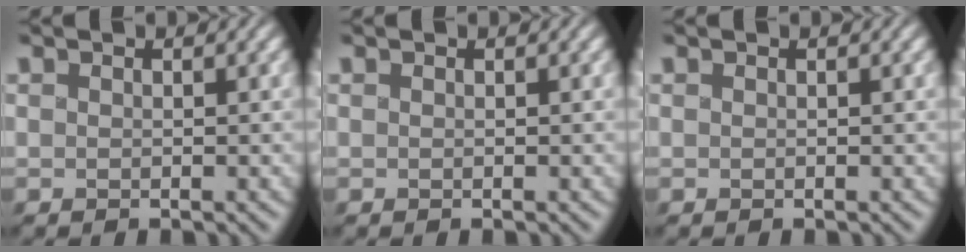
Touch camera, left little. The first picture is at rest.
{"total": 0.0}
{"total": 0.0}